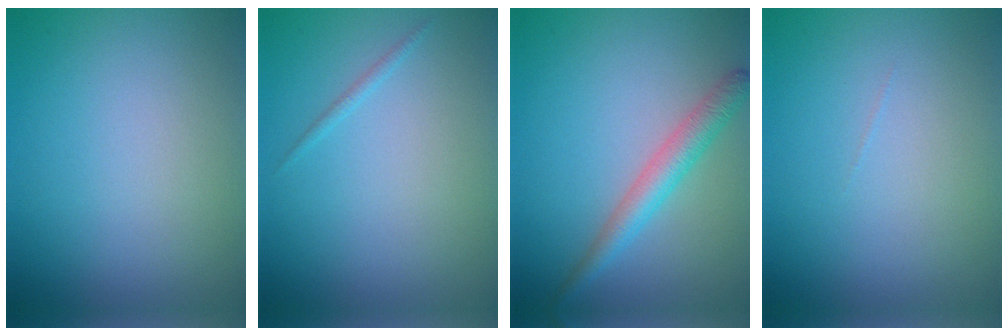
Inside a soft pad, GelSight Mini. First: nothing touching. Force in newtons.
{"total": 0.6, "press": 0.6, "slide": 0.0}
{"total": 2.8, "press": 2.8, "slide": 0.1}
{"total": 0.0}